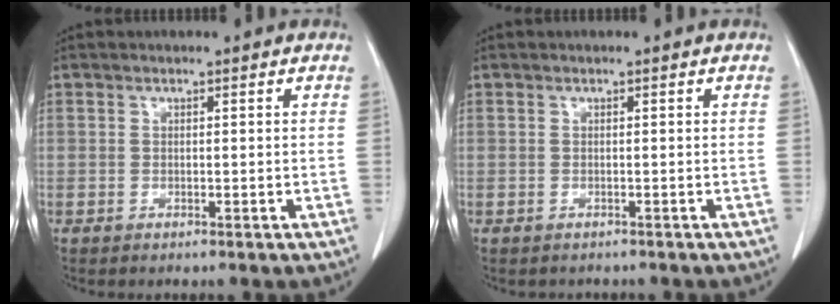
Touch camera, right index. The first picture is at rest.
{"total": 1.0, "force": [-0.9, 0.5, 0.1], "torque": [-0.007, 0.000, -0.012]}